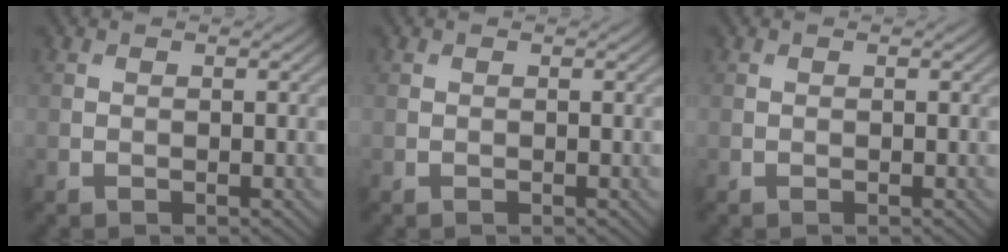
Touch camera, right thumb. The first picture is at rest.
{"total": 0.0}
{"total": 0.0}